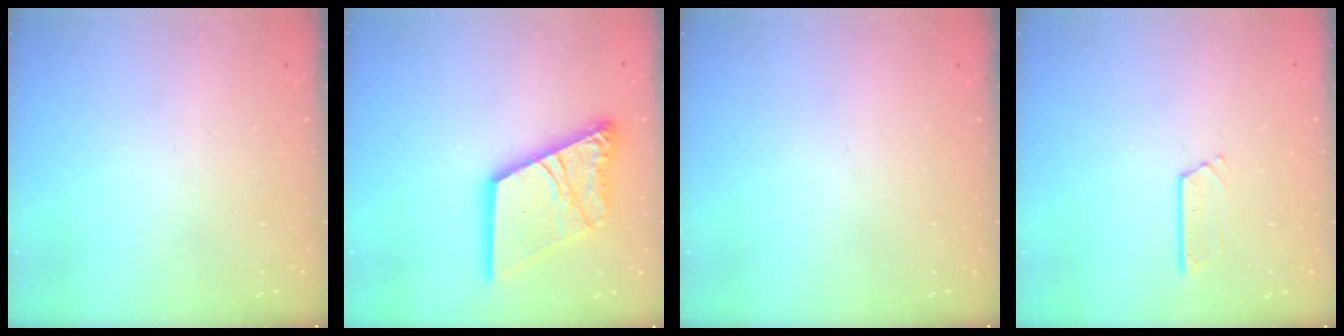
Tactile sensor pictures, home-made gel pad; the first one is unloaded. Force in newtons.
{"total": 20.4, "press": 20.3, "slide": 2.4}
{"total": 0.0}
{"total": 2.6, "press": 2.6, "slide": 0.2}